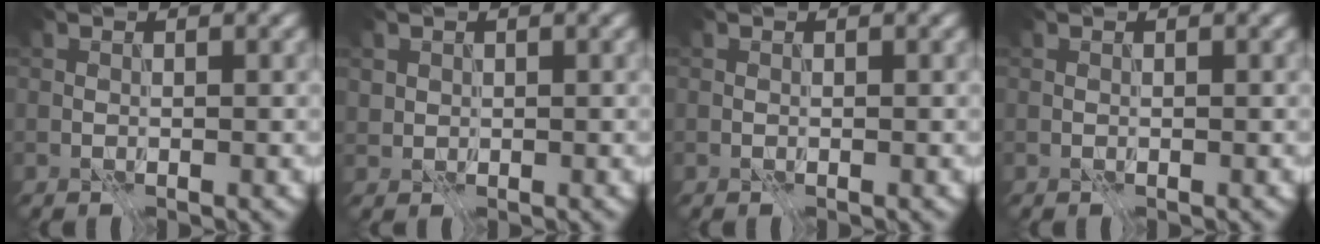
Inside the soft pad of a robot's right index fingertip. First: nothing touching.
{"total": 1.1, "force": [0.2, 1.1, 0.2], "torque": [-0.010, -0.005, 0.006]}
{"total": 0.0}
{"total": 0.0}